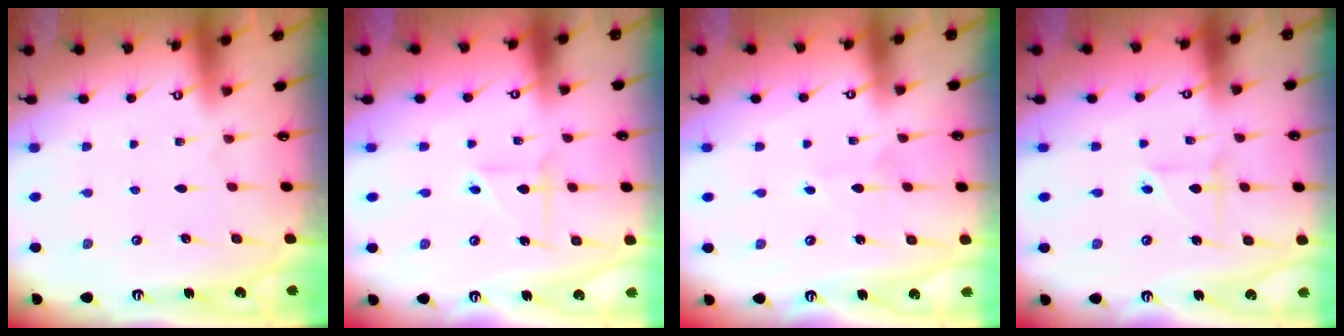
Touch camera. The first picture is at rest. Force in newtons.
{"total": 4.1, "press": 4.1, "slide": 0.3}
{"total": 1.5, "press": 1.4, "slide": 0.1}
{"total": 3.1, "press": 2.9, "slide": 1.0}